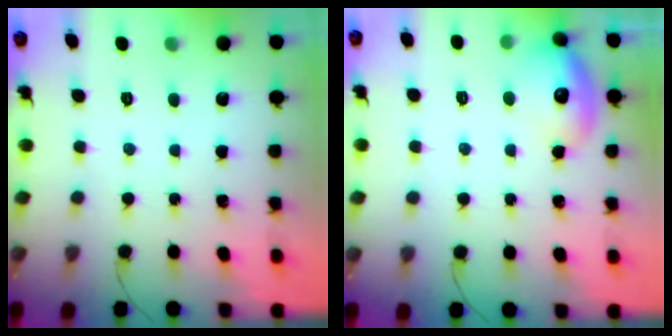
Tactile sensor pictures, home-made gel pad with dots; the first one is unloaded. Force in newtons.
{"total": 13.5, "press": 13.4, "slide": 1.1}